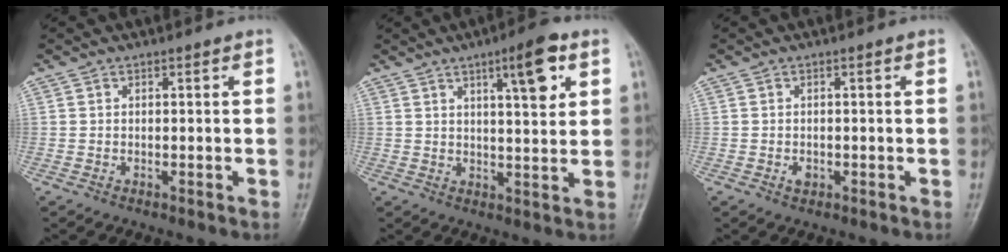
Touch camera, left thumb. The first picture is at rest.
{"total": 8.4, "force": [4.0, 2.0, 7.2], "torque": [-0.096, -0.019, 0.057]}
{"total": 1.1, "force": [-0.3, 0.8, 0.7], "torque": [-0.008, -0.001, -0.003]}